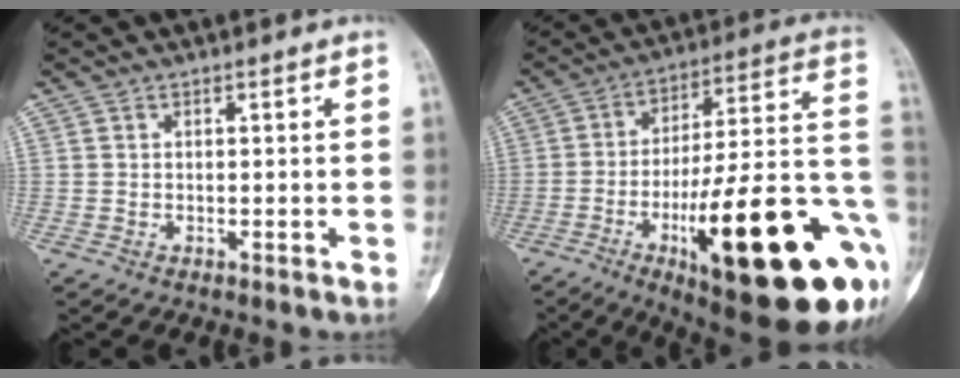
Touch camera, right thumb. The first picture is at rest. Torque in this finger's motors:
{"motor_torque": [2.22, 2.79, 2.03, -0.75, 0.14]}